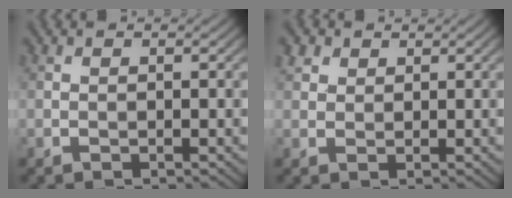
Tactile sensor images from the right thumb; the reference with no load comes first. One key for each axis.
{"total": 1.9, "fx": 1.3, "fy": 1.3, "fz": 0.6, "tx": -0.018, "ty": 0.008, "tz": 0.028}